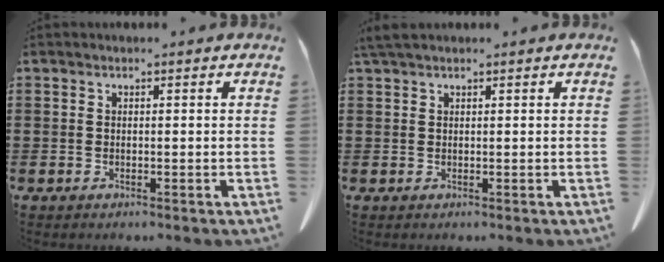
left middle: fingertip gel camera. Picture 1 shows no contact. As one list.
[{"total": 1.5, "force": [1.1, 0.2, 0.9], "torque": [-0.021, -0.001, 0.023]}]